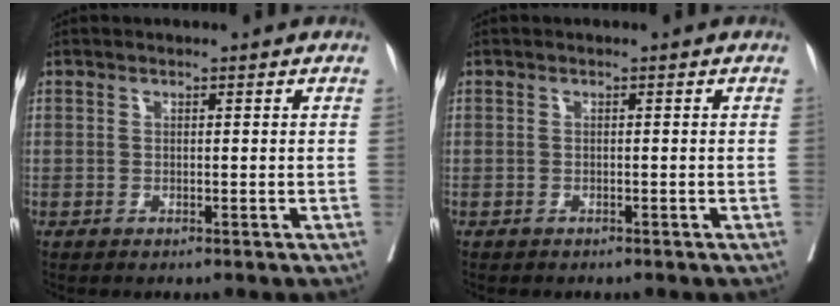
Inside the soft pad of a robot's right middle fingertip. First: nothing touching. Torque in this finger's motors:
{"motor_torque": [-0.05, -0.05, -0.06, 0.00]}